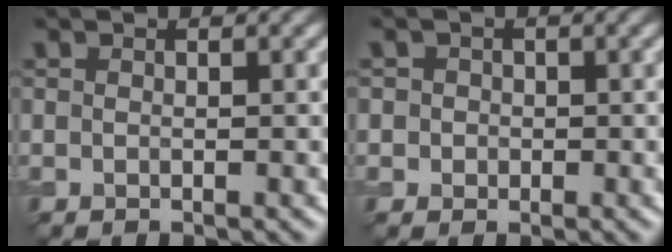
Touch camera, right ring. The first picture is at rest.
{"total": 1.7, "force": [0.4, 1.6, 0.5], "torque": [0.008, 0.007, -0.002]}